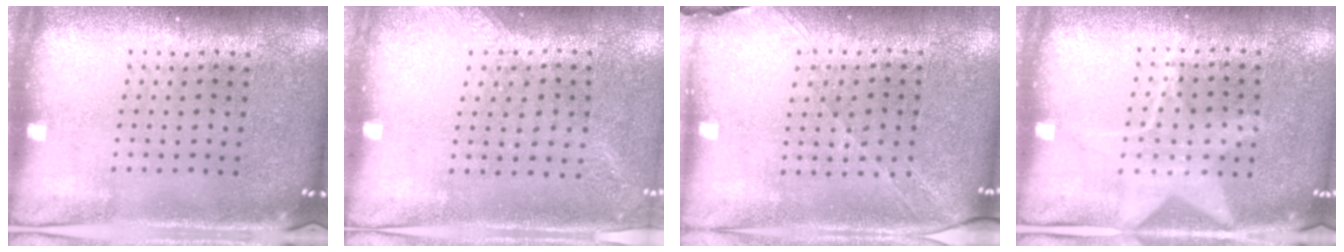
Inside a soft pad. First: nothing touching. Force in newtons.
{"total": 1.3, "press": 1.1, "slide": 0.8}
{"total": 1.4, "press": 1.2, "slide": 0.8}
{"total": 1.2, "press": 1.2, "slide": 0.1}